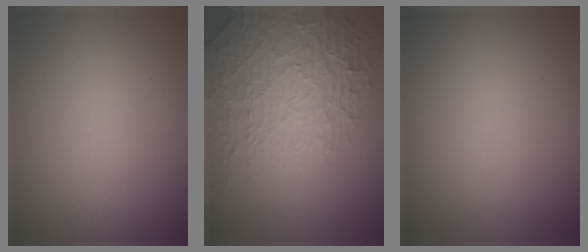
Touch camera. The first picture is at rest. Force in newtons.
{"total": 5.3, "press": 4.7, "slide": 2.5}
{"total": 0.0}